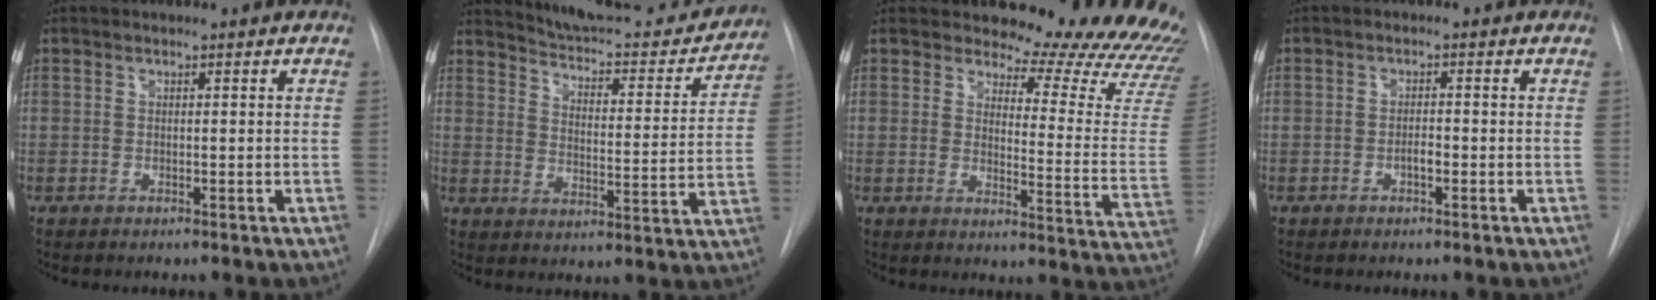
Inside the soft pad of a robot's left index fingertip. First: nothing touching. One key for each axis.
{"total": 19.7, "fx": 18.6, "fy": 3.7, "fz": 5.6, "tx": -0.069, "ty": -0.044, "tz": 0.237}
{"total": 20.2, "fx": 19.2, "fy": 4.2, "fz": 4.9, "tx": -0.033, "ty": -0.133, "tz": 0.196}
{"total": 1.4, "fx": -0.6, "fy": 0.5, "fz": 1.1, "tx": -0.019, "ty": 0.003, "tz": -0.012}